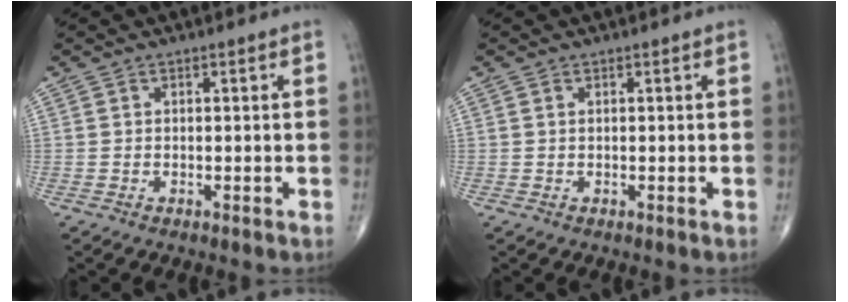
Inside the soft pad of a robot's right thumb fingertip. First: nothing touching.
{"total": 0.0}